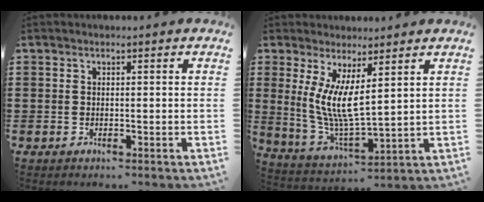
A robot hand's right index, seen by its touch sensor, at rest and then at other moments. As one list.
[{"total": 7.4, "force": [2.6, 1.8, 6.7], "torque": [-0.158, -0.026, 0.043]}]